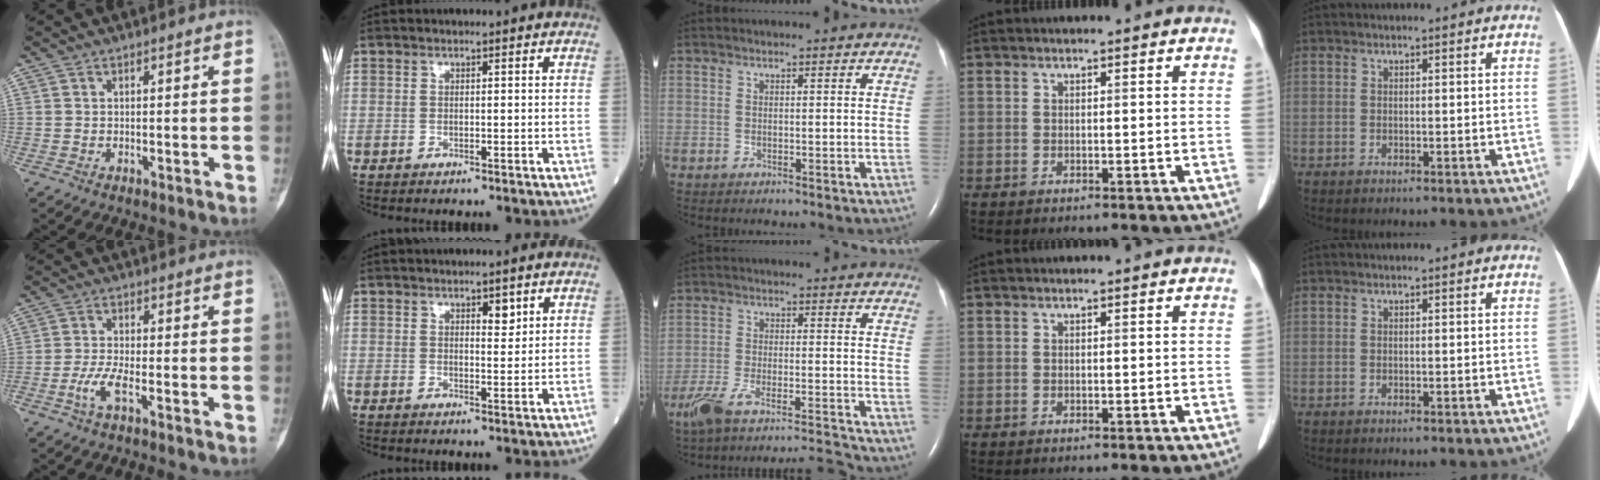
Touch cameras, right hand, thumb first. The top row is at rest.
{"thumb": {"total": 4.1, "force": [-2.0, 0.9, 3.4], "torque": [-0.083, 0.008, -0.044]}, "index": {"total": 2.3, "force": [1.3, 0.8, 1.7], "torque": [-0.023, -0.004, 0.020]}, "middle": {"total": 10.6, "force": [-9.9, -0.7, 3.7], "torque": [-0.070, 0.007, -0.169]}}